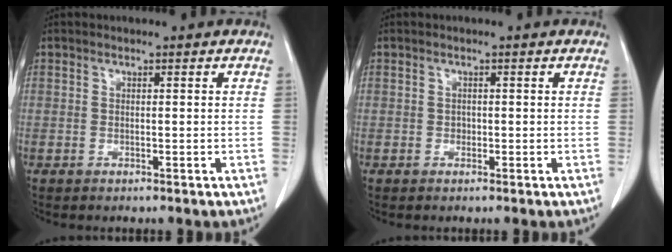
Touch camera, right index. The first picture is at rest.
{"total": 0.6, "force": [-0.1, 0.5, 0.2], "torque": [0.001, 0.003, -0.004]}